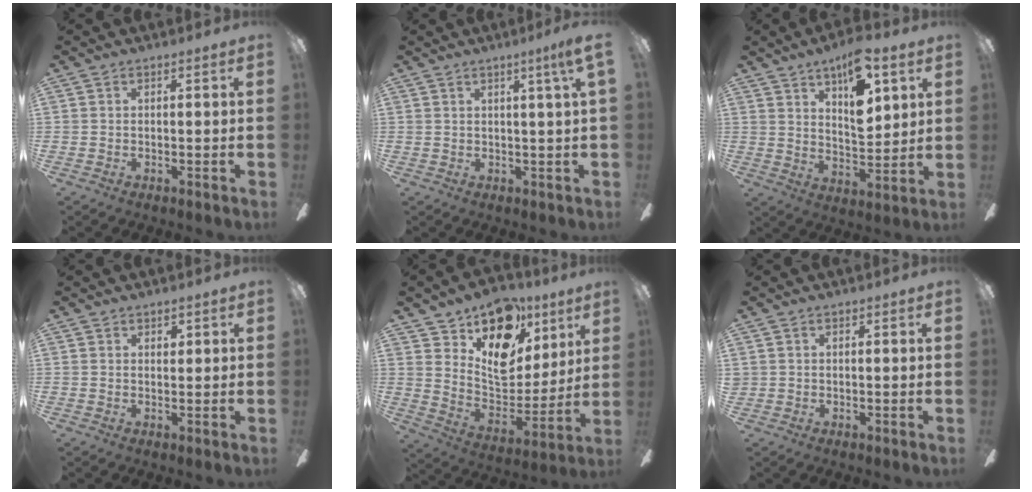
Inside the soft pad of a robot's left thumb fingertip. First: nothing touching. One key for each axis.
{"total": 4.0, "fx": 2.2, "fy": -0.6, "fz": 3.2, "tx": -0.060, "ty": -0.008, "tz": 0.035}
{"total": 13.1, "fx": 7.8, "fy": 5.5, "fz": 9.0, "tx": -0.130, "ty": -0.037, "tz": 0.133}
{"total": 1.9, "fx": 1.5, "fy": 1.1, "fz": 0.6, "tx": 0.004, "ty": -0.008, "tz": 0.025}
{"total": 17.1, "fx": 10.8, "fy": 10.5, "fz": 8.2, "tx": -0.127, "ty": -0.076, "tz": 0.196}
{"total": 0.9, "fx": 0.6, "fy": 0.7, "fz": -0.1, "tx": 0.003, "ty": 0.000, "tz": 0.012}